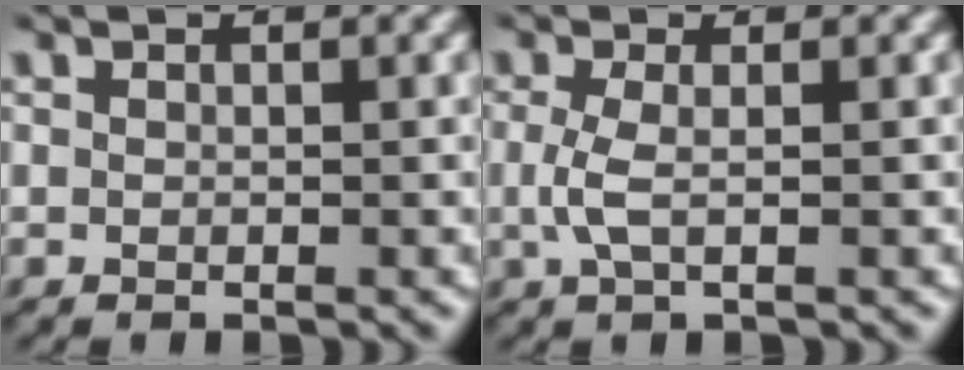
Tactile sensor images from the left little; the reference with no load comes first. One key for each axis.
{"total": 2.1, "fx": -0.2, "fy": 0.7, "fz": 2.0, "tx": -0.052, "ty": 0.000, "tz": -0.006}